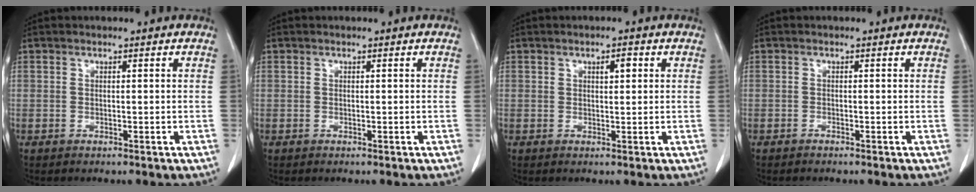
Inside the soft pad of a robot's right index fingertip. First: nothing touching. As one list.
[{"total": 0.0}, {"total": 1.8, "force": [0.8, 0.2, 1.5], "torque": [-0.025, -0.002, 0.014]}, {"total": 0.0}]